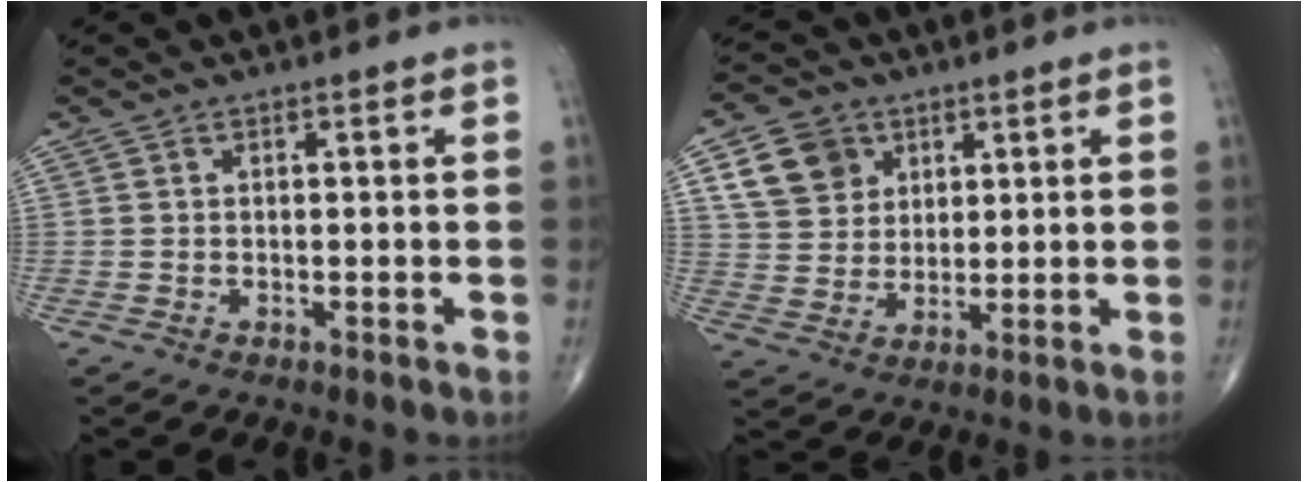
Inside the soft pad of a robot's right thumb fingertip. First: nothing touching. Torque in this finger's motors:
{"motor_torque": [0.43, 1.79, 0.12, -0.01, 0.04]}